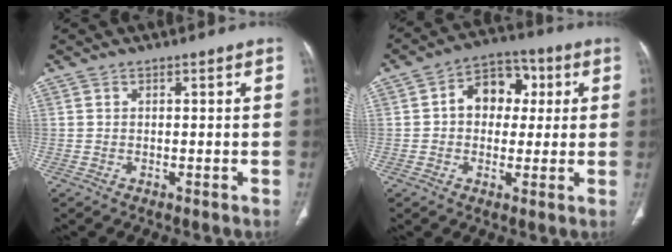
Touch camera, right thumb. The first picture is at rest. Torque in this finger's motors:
{"motor_torque": [0.56, 2.07, 0.60, 0.38, 0.01]}